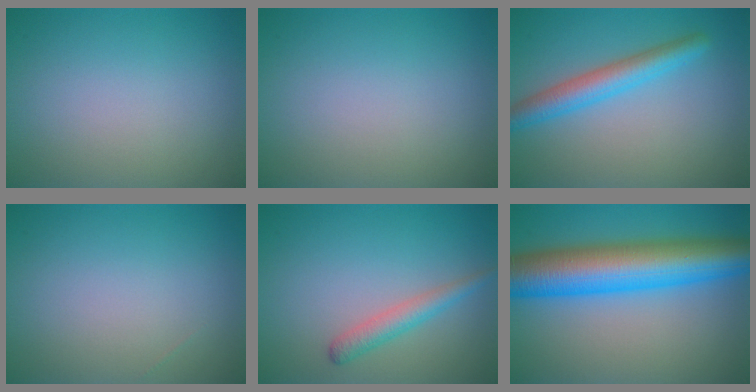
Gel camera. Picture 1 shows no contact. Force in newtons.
{"total": 0.0}
{"total": 3.8, "press": 3.8, "slide": 0.1}
{"total": 0.0}
{"total": 2.3, "press": 2.3, "slide": 0.0}
{"total": 11.6, "press": 11.6, "slide": 0.1}